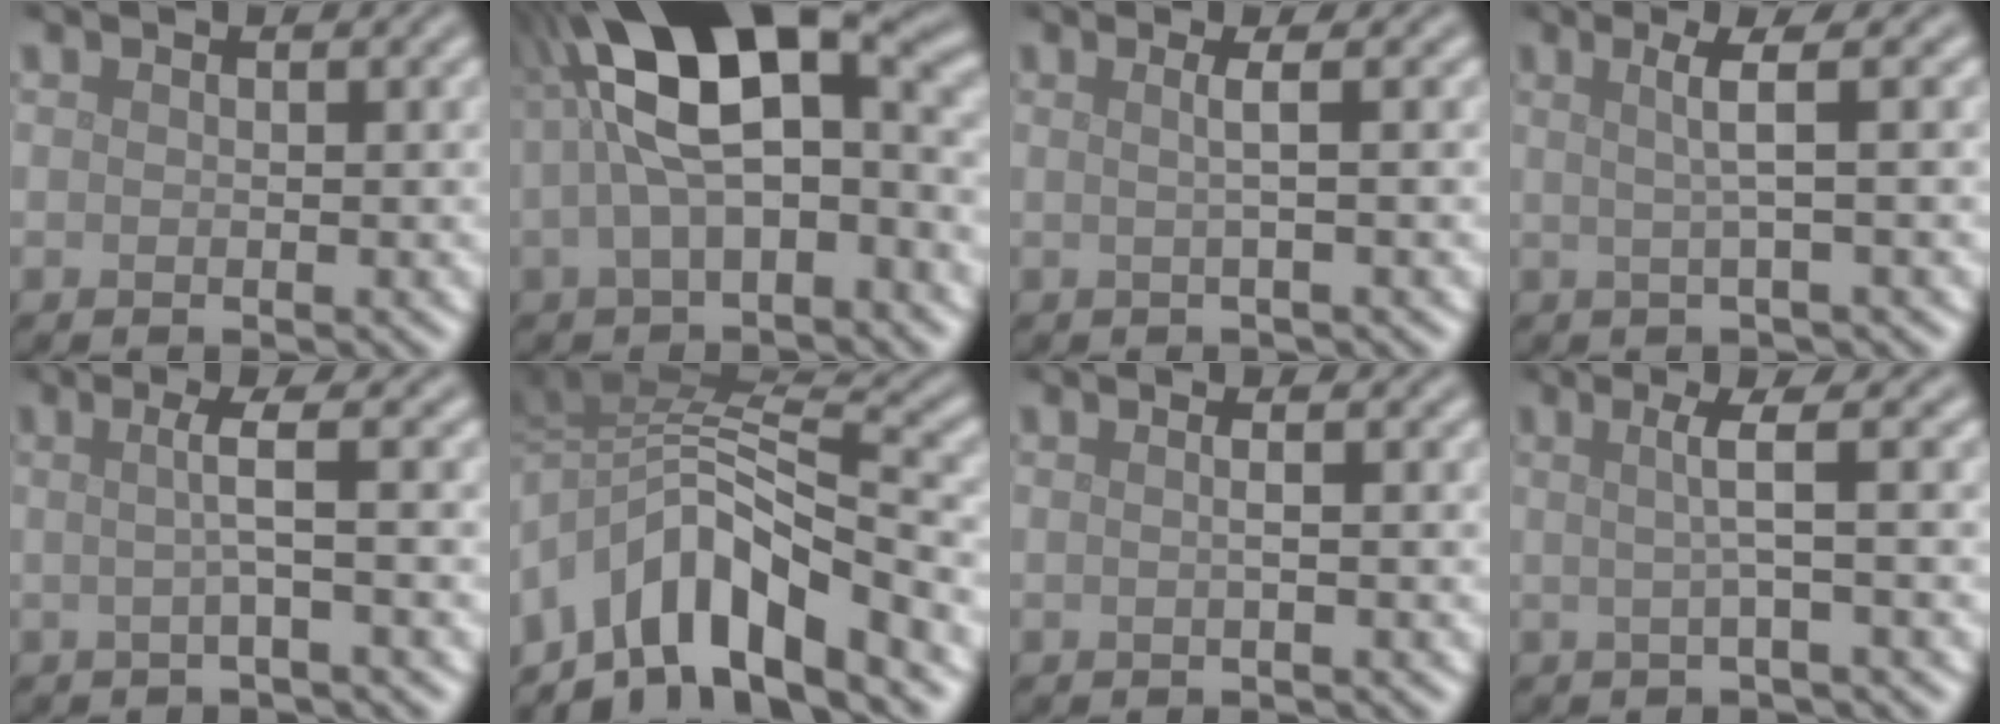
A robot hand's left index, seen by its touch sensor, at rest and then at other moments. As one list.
[{"total": 12.3, "force": [1.4, 5.6, 10.9], "torque": [-0.188, 0.037, 0.011]}, {"total": 2.0, "force": [0.2, 0.5, 1.9], "torque": [-0.030, 0.007, -0.008]}, {"total": 3.0, "force": [0.5, 0.5, 2.9], "torque": [-0.048, 0.006, 0.006]}, {"total": 2.7, "force": [0.0, 0.4, 2.7], "torque": [-0.046, 0.001, -0.008]}, {"total": 8.9, "force": [-4.8, 3.5, 6.6], "torque": [-0.097, 0.010, -0.097]}, {"total": 1.8, "force": [0.3, 0.7, 1.6], "torque": [-0.011, 0.000, -0.016]}, {"total": 2.9, "force": [0.2, 0.4, 2.9], "torque": [-0.049, 0.005, -0.002]}]